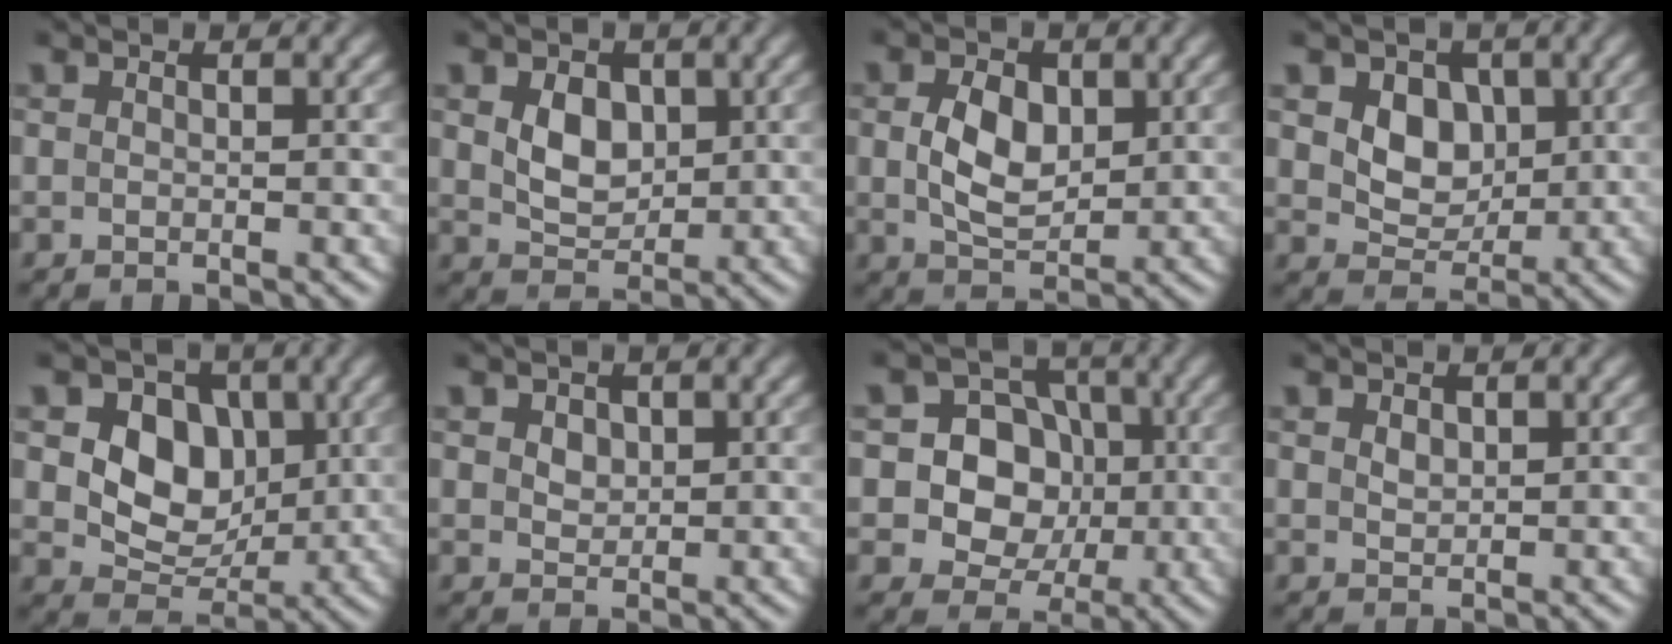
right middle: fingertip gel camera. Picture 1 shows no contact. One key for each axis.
{"total": 3.4, "fx": 0.8, "fy": 2.5, "fz": 2.2, "tx": -0.045, "ty": -0.002, "tz": 0.015}
{"total": 4.4, "fx": 0.6, "fy": 2.9, "fz": 3.2, "tx": -0.067, "ty": -0.001, "tz": 0.011}
{"total": 4.4, "fx": 1.0, "fy": 3.4, "fz": 2.6, "tx": -0.052, "ty": -0.014, "tz": 0.015}
{"total": 6.2, "fx": 1.1, "fy": 4.8, "fz": 3.8, "tx": -0.065, "ty": -0.003, "tz": 0.014}
{"total": 1.6, "fx": 0.7, "fy": 1.2, "fz": 0.8, "tx": -0.014, "ty": 0.006, "tz": 0.007}
{"total": 8.5, "fx": 0.1, "fy": 7.8, "fz": 3.4, "tx": -0.053, "ty": 0.028, "tz": -0.022}
{"total": 0.9, "fx": 0.5, "fy": 0.6, "fz": 0.5, "tx": -0.011, "ty": 0.000, "tz": 0.013}